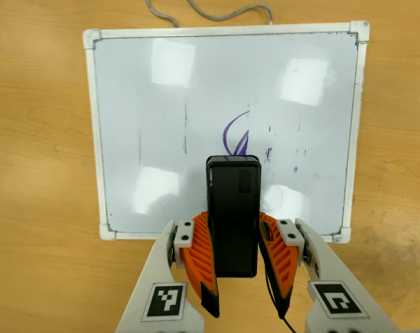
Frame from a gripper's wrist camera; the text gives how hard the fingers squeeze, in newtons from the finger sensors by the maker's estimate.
{"total": 7.7, "left": 6.5, "right": 9.0}